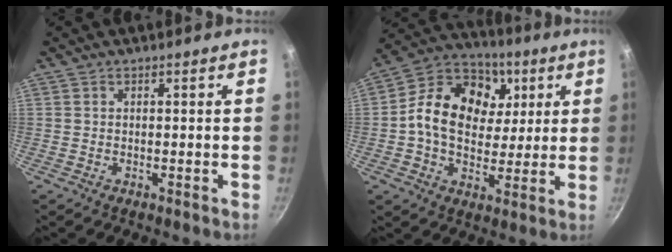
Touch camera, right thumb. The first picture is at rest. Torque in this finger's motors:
{"motor_torque": [0.94, 3.10, 1.25, -0.37, 0.13]}